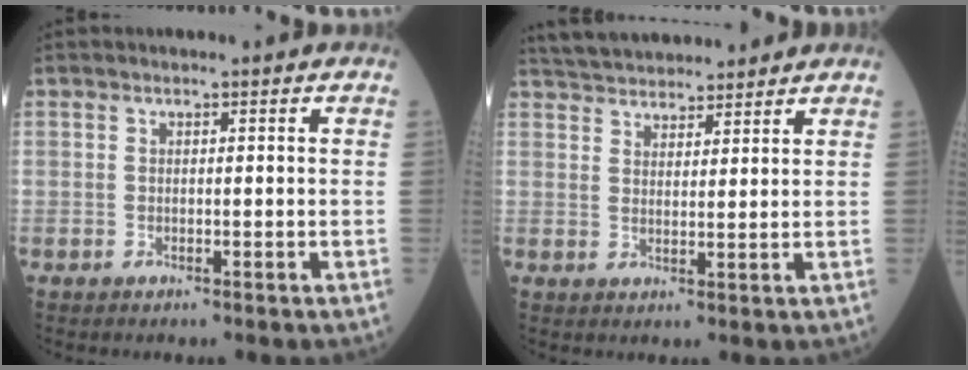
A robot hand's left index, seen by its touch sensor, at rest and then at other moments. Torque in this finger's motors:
{"motor_torque": [0.02, -0.74, 0.19, 0.09]}